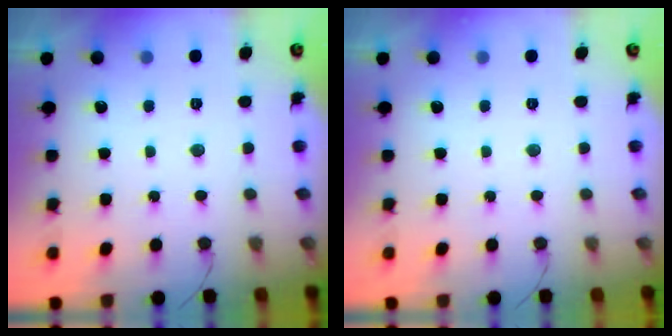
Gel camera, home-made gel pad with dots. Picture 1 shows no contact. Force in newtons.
{"total": 0.0}